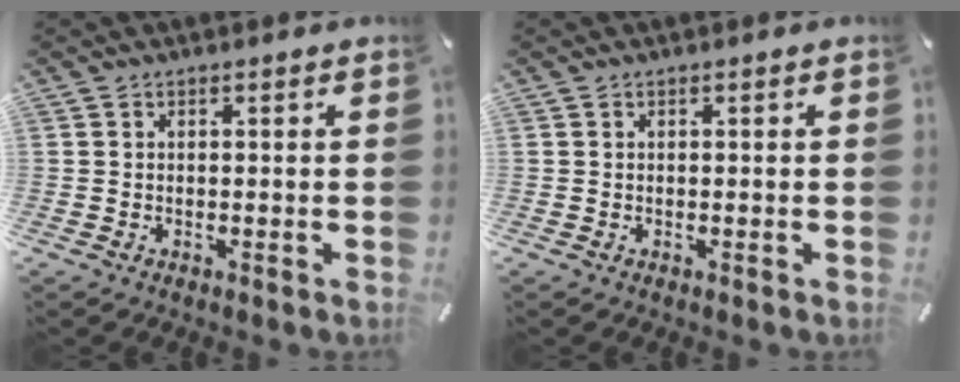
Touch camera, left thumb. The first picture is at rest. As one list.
[{"total": 0.0}]